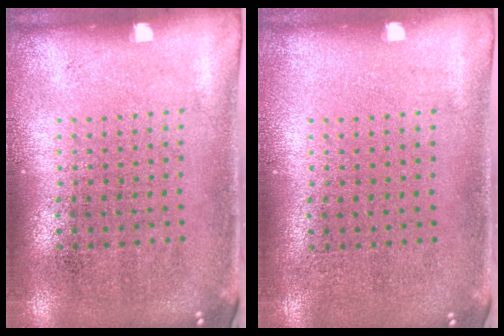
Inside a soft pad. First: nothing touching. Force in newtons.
{"total": 0.0}